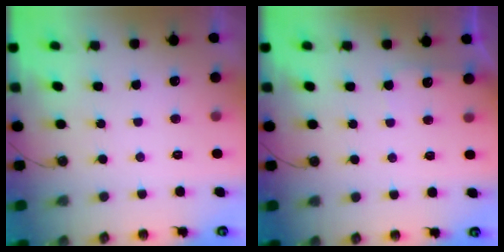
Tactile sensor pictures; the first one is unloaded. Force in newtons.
{"total": 4.0, "press": 4.0, "slide": 0.5}